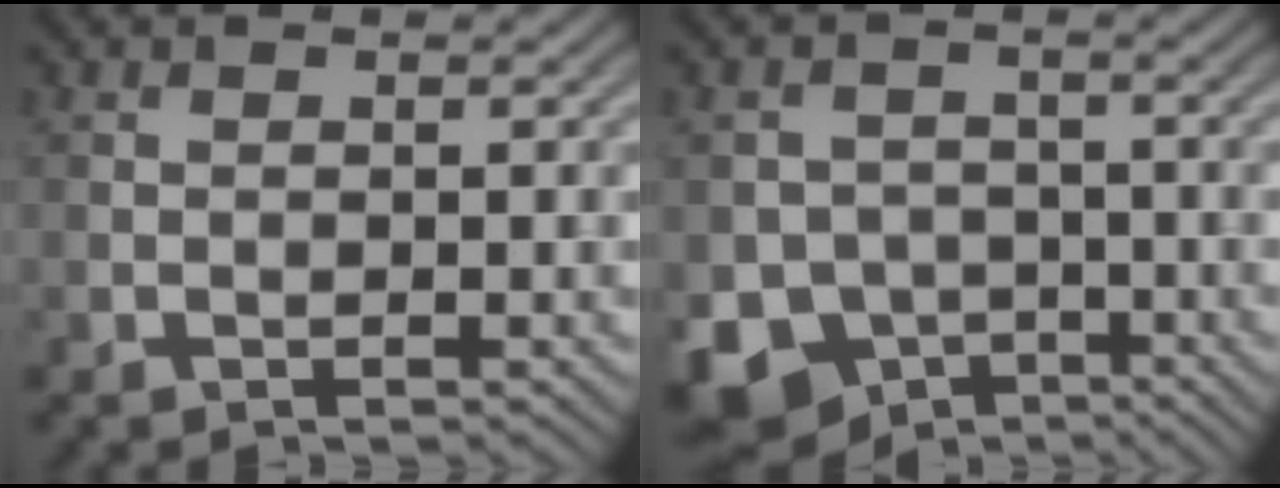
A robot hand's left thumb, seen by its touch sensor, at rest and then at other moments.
{"total": 8.7, "force": [-4.5, 6.9, 2.7], "torque": [-0.053, -0.023, -0.091]}